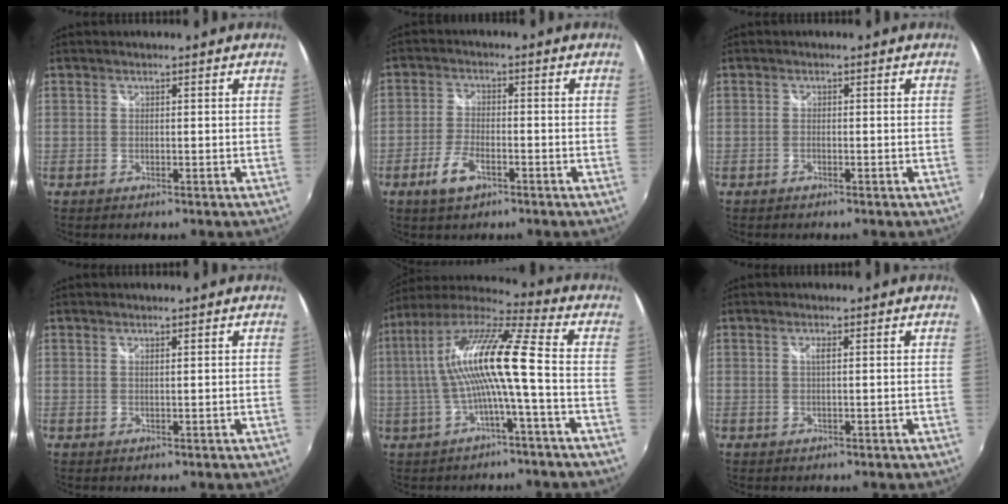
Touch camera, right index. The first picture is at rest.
{"total": 5.9, "force": [-3.3, 2.6, 4.1], "torque": [-0.093, -0.003, -0.059]}
{"total": 0.8, "force": [-0.7, 0.2, 0.3], "torque": [-0.009, 0.000, -0.015]}
{"total": 0.6, "force": [0.5, 0.0, 0.3], "torque": [-0.006, 0.001, 0.008]}
{"total": 14.1, "force": [-1.1, 0.3, 14.1], "torque": [-0.254, 0.009, -0.019]}
{"total": 1.0, "force": [0.2, 0.0, 1.0], "torque": [-0.019, 0.000, 0.002]}